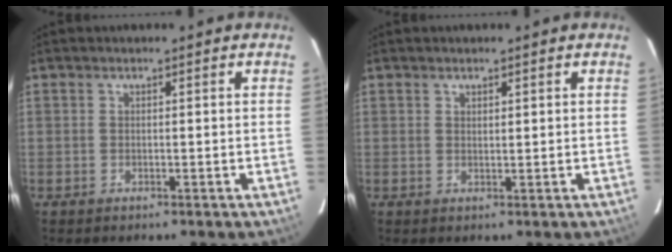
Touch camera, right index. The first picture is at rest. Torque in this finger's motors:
{"motor_torque": [-0.03, 0.14, -0.03, 0.00]}